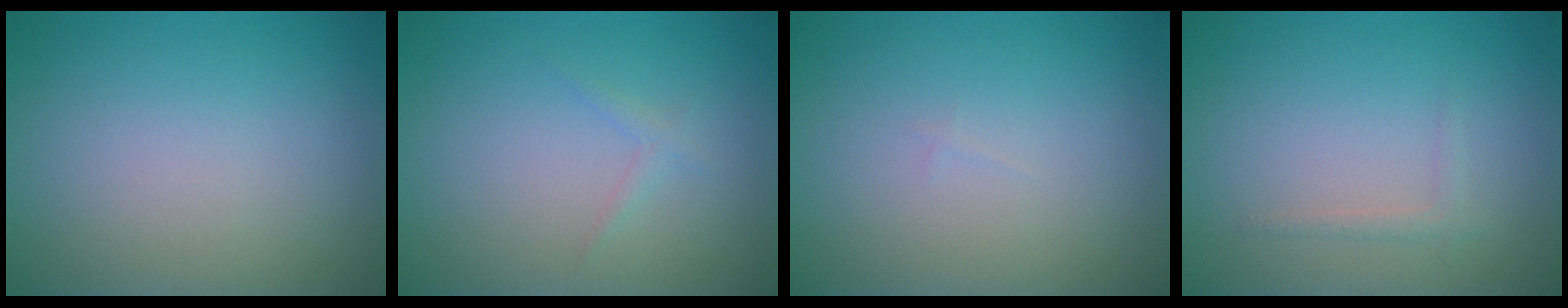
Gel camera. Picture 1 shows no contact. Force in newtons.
{"total": 0.7, "press": 0.7, "slide": 0.0}
{"total": 0.0}
{"total": 0.9, "press": 0.9, "slide": 0.0}